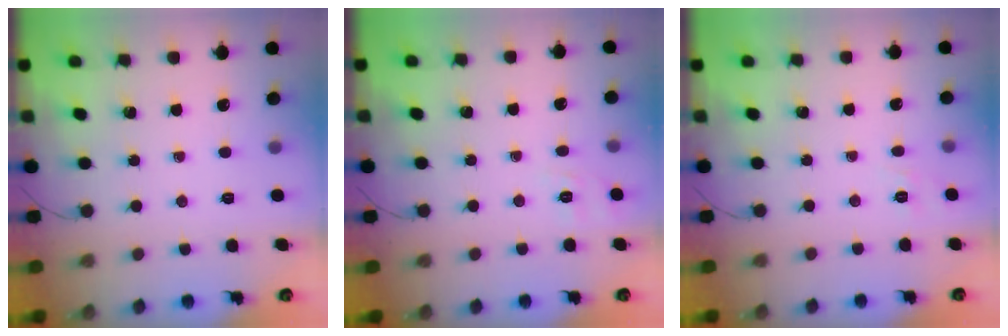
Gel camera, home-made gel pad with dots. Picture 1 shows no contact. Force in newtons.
{"total": 2.0, "press": 0.5, "slide": 1.9}
{"total": 1.9, "press": 1.3, "slide": 1.4}